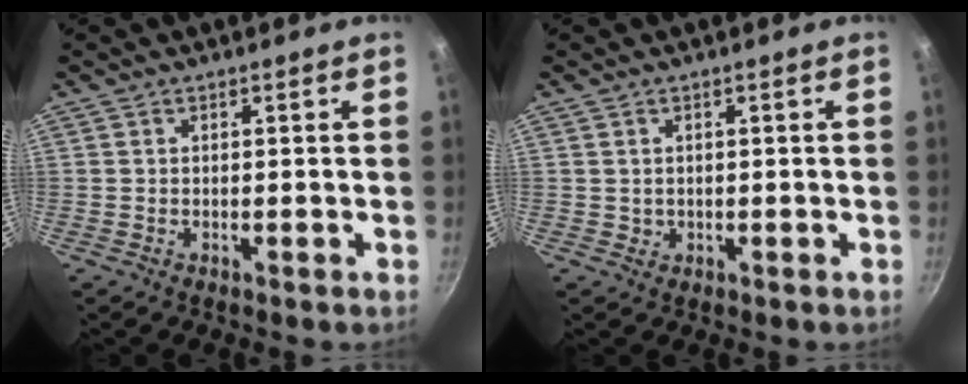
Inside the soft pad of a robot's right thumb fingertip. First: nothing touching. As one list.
[{"total": 0.7, "force": [0.2, 0.6, 0.2], "torque": [0.001, 0.000, 0.005]}]